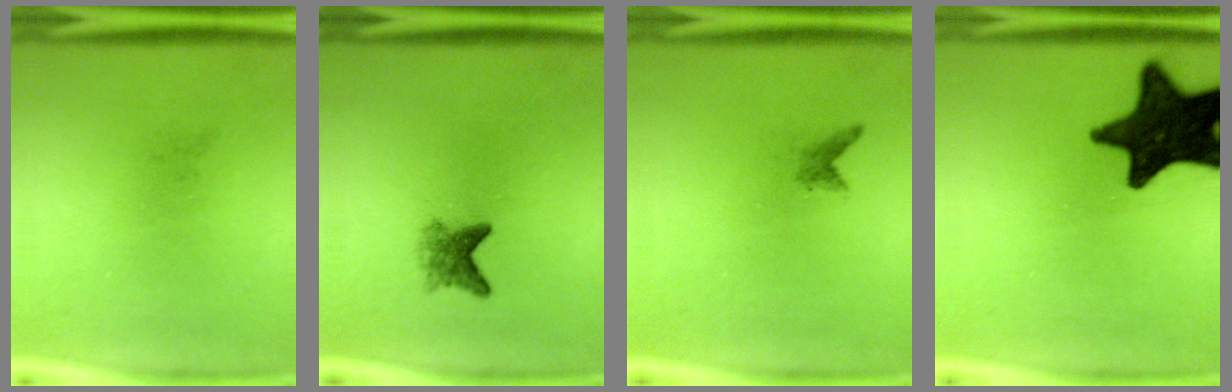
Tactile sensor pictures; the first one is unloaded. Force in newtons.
{"total": 2.9}
{"total": 1.0}
{"total": 17.2}